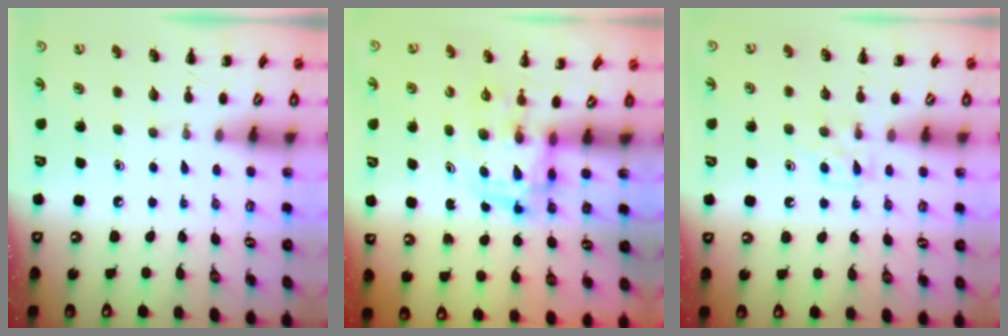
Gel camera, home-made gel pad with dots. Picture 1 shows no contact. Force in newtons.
{"total": 3.7, "press": 3.7, "slide": 0.6}
{"total": 4.7, "press": 4.4, "slide": 1.5}